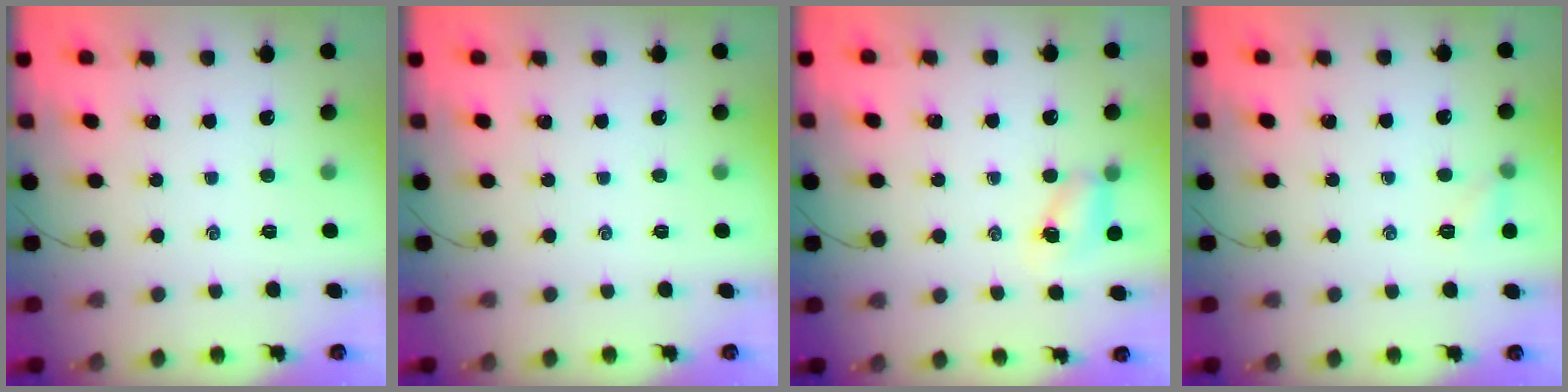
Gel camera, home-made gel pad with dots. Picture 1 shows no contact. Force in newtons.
{"total": 0.0}
{"total": 4.4, "press": 4.3, "slide": 0.8}
{"total": 5.0, "press": 4.8, "slide": 1.5}